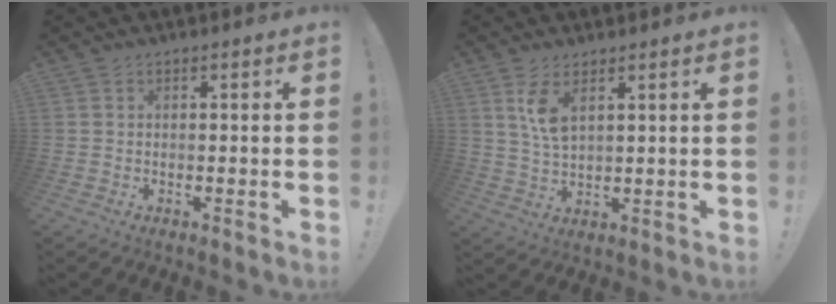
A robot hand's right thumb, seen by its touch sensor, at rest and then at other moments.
{"total": 6.8, "force": [3.6, 2.7, 5.1], "torque": [-0.089, -0.023, 0.059]}